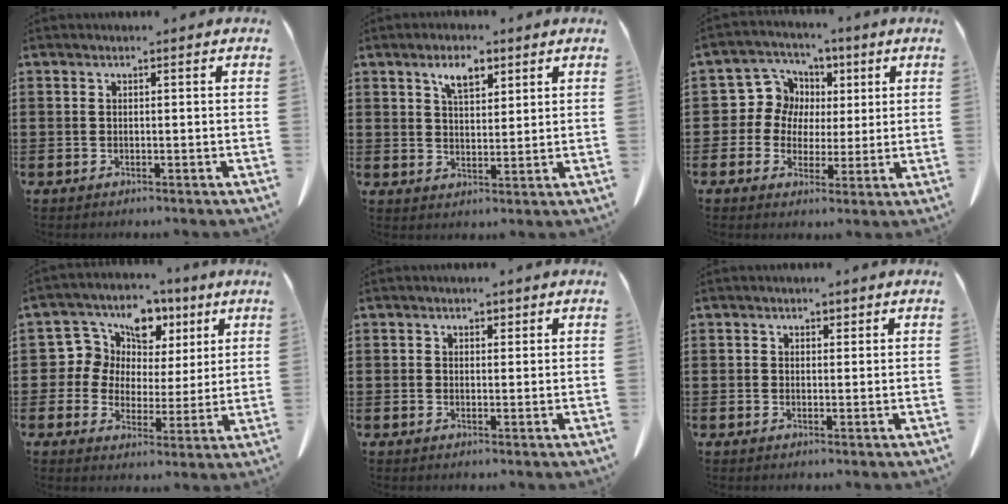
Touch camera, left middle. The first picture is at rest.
{"total": 5.0, "force": [3.2, 2.2, 3.1], "torque": [-0.054, 0.003, 0.052]}
{"total": 8.0, "force": [2.0, 7.6, 1.8], "torque": [-0.074, 0.006, 0.037]}
{"total": 7.8, "force": [3.4, 6.9, 1.2], "torque": [-0.067, -0.015, 0.061]}
{"total": 1.3, "force": [0.9, 0.9, 0.5], "torque": [-0.013, 0.005, 0.016]}
{"total": 1.2, "force": [0.8, 0.8, 0.4], "torque": [-0.003, 0.001, 0.014]}